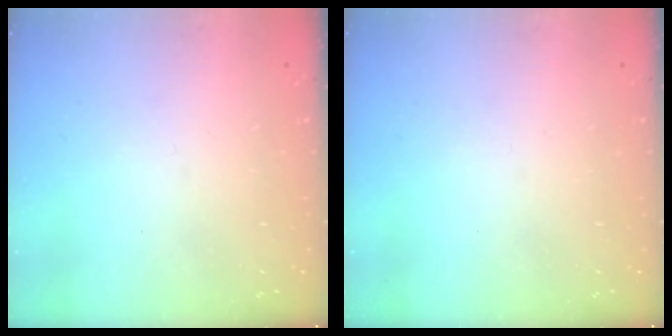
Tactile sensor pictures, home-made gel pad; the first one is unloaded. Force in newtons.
{"total": 0.0}